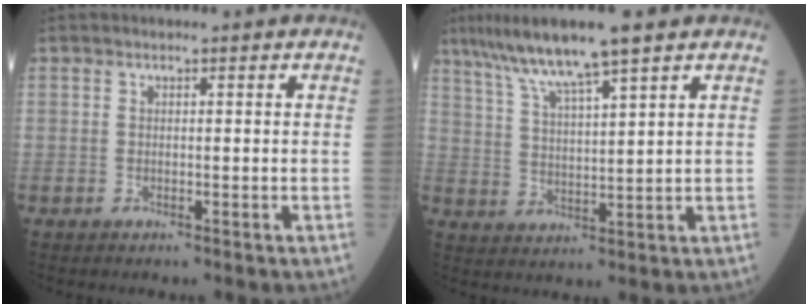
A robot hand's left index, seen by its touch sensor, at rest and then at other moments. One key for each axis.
{"total": 9.7, "fx": 7.1, "fy": -0.1, "fz": 6.6, "tx": -0.126, "ty": 0.012, "tz": 0.128}